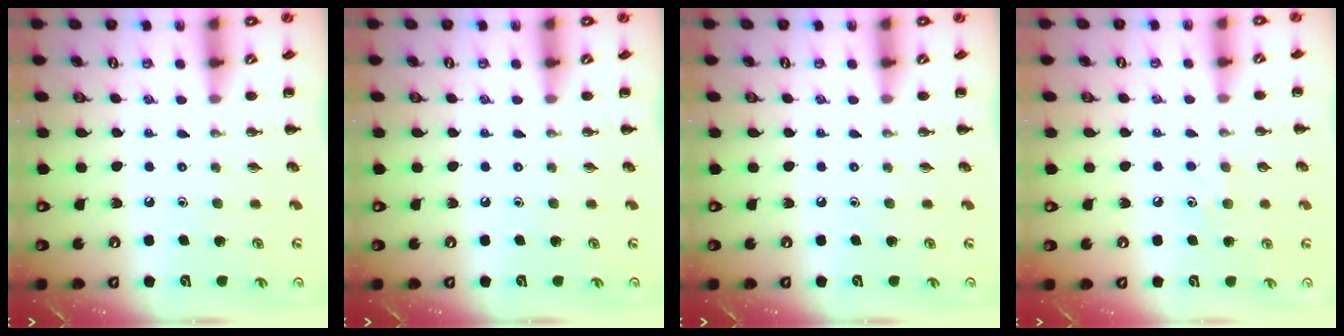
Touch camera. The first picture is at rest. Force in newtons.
{"total": 0.0}
{"total": 0.0}
{"total": 4.6, "press": 4.4, "slide": 1.4}